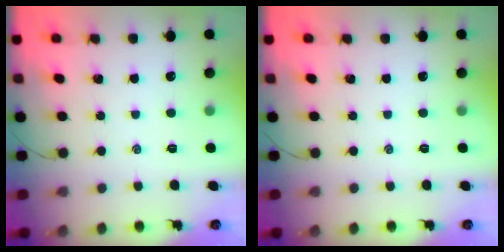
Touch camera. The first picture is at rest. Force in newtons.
{"total": 0.0}